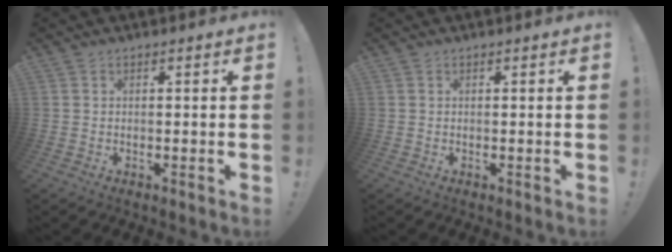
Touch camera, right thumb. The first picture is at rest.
{"total": 0.0}